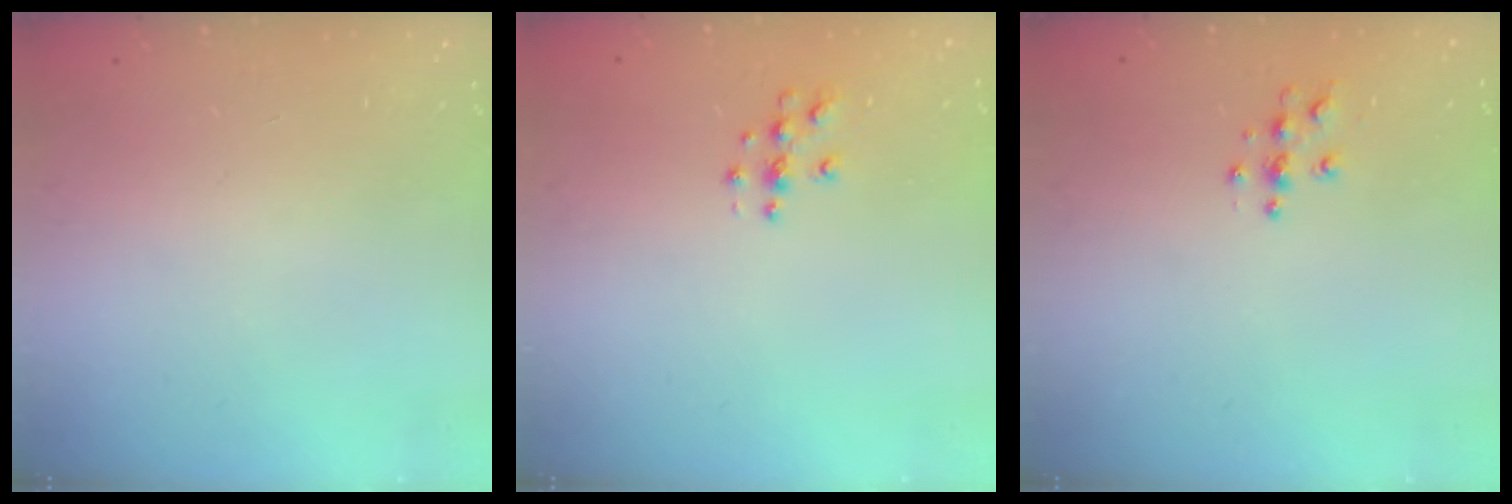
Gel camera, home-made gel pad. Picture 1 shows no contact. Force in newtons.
{"total": 3.7, "press": 3.7, "slide": 0.2}
{"total": 3.8, "press": 3.8, "slide": 0.3}